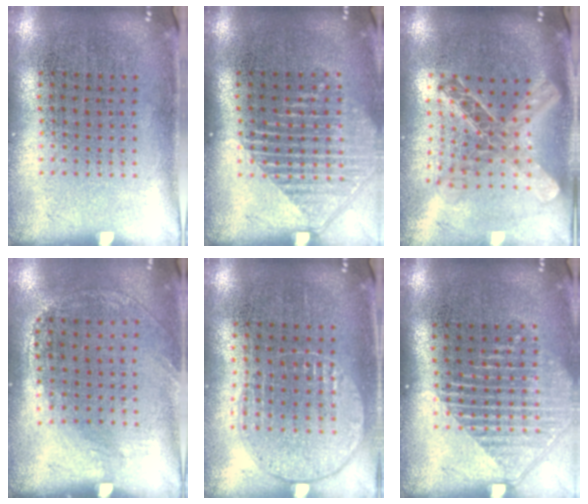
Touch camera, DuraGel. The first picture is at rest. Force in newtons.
{"total": 1.5, "press": 1.4, "slide": 0.6}
{"total": 2.1, "press": 1.8, "slide": 1.2}
{"total": 1.3, "press": 0.9, "slide": 0.9}
{"total": 1.0, "press": 0.9, "slide": 0.4}
{"total": 1.5, "press": 1.4, "slide": 0.6}